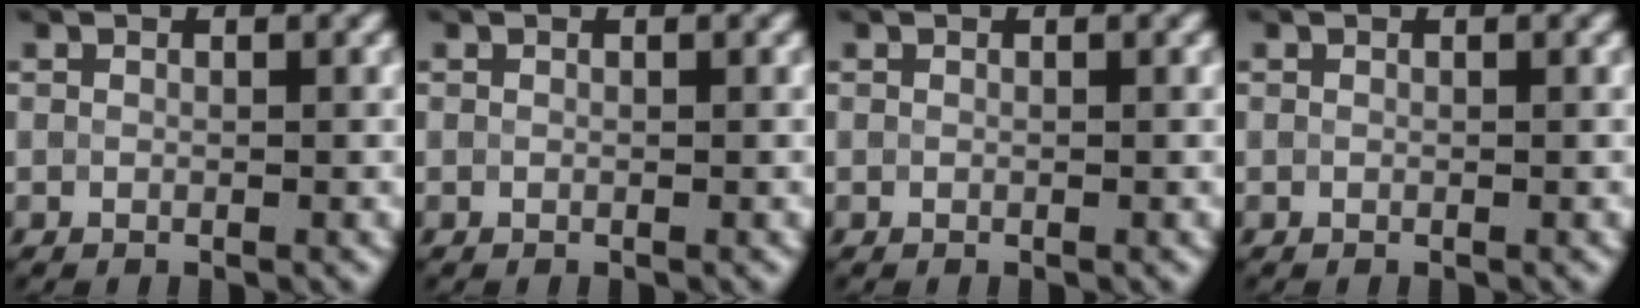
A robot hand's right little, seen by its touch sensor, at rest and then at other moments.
{"total": 0.0}
{"total": 0.0}
{"total": 0.0}